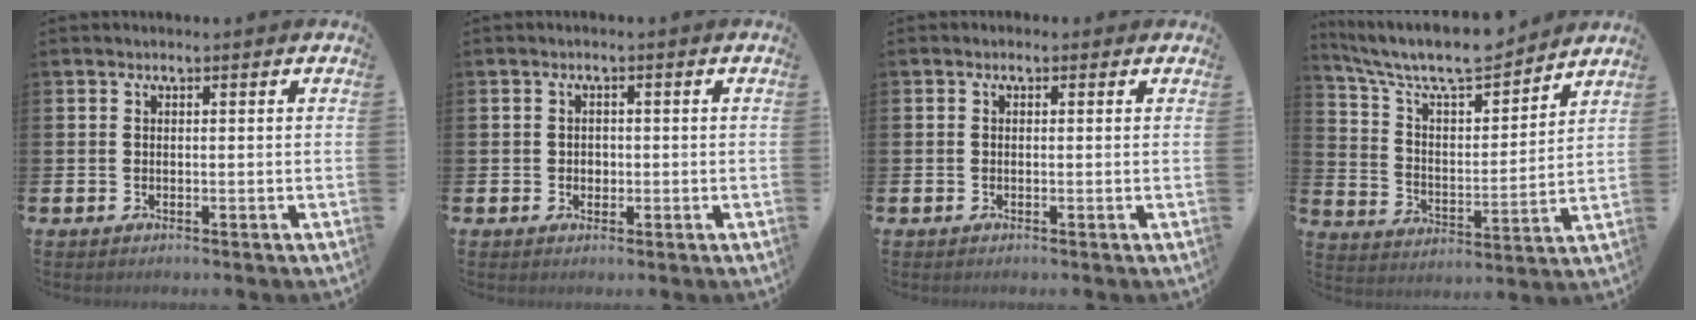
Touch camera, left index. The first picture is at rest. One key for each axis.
{"total": 1.2, "fx": 0.0, "fy": 1.1, "fz": 0.4, "tx": 0.006, "ty": 0.002, "tz": -0.006}
{"total": 0.5, "fx": -0.2, "fy": 0.5, "fz": 0.1, "tx": 0.000, "ty": 0.004, "tz": -0.006}
{"total": 9.0, "fx": 8.2, "fy": 2.0, "fz": 3.1, "tx": -0.104, "ty": -0.054, "tz": 0.143}